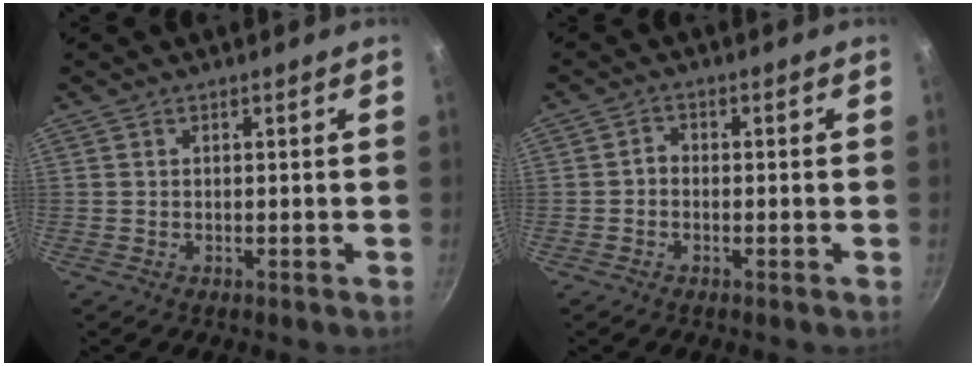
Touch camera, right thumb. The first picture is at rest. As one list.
[{"total": 1.7, "force": [-0.6, 1.3, 0.9], "torque": [-0.015, 0.011, -0.016]}]